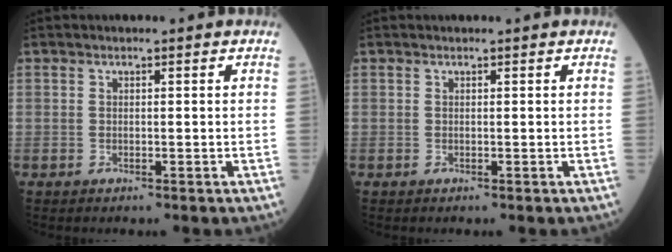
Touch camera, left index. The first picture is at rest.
{"total": 0.0}